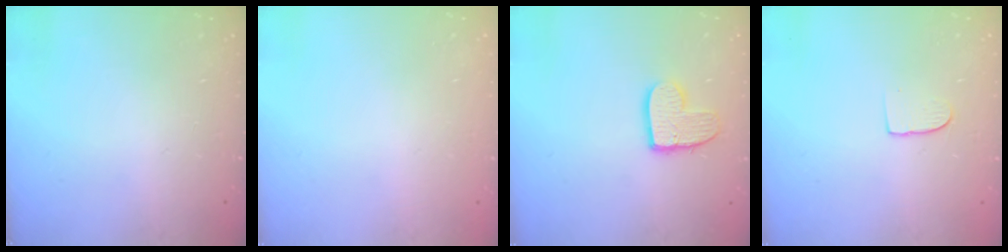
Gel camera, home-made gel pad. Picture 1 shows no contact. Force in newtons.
{"total": 0.0}
{"total": 9.8, "press": 9.8, "slide": 0.5}
{"total": 6.8, "press": 6.8, "slide": 0.5}